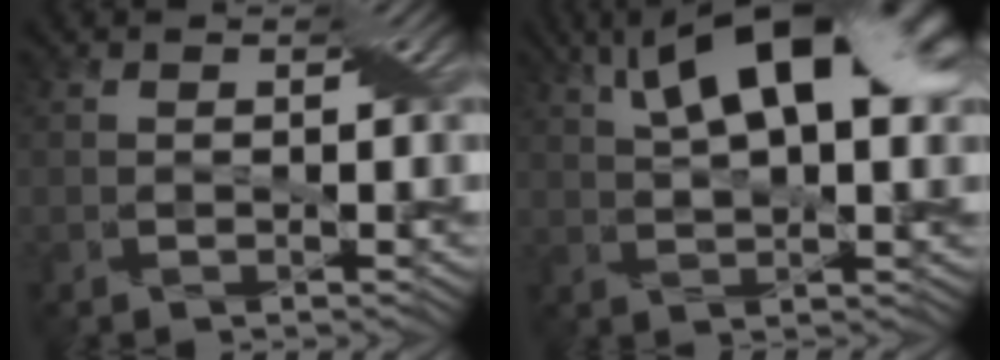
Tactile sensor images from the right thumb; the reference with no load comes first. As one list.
[{"total": 15.2, "force": [6.8, 6.0, 12.2], "torque": [-0.184, 0.045, 0.088]}]